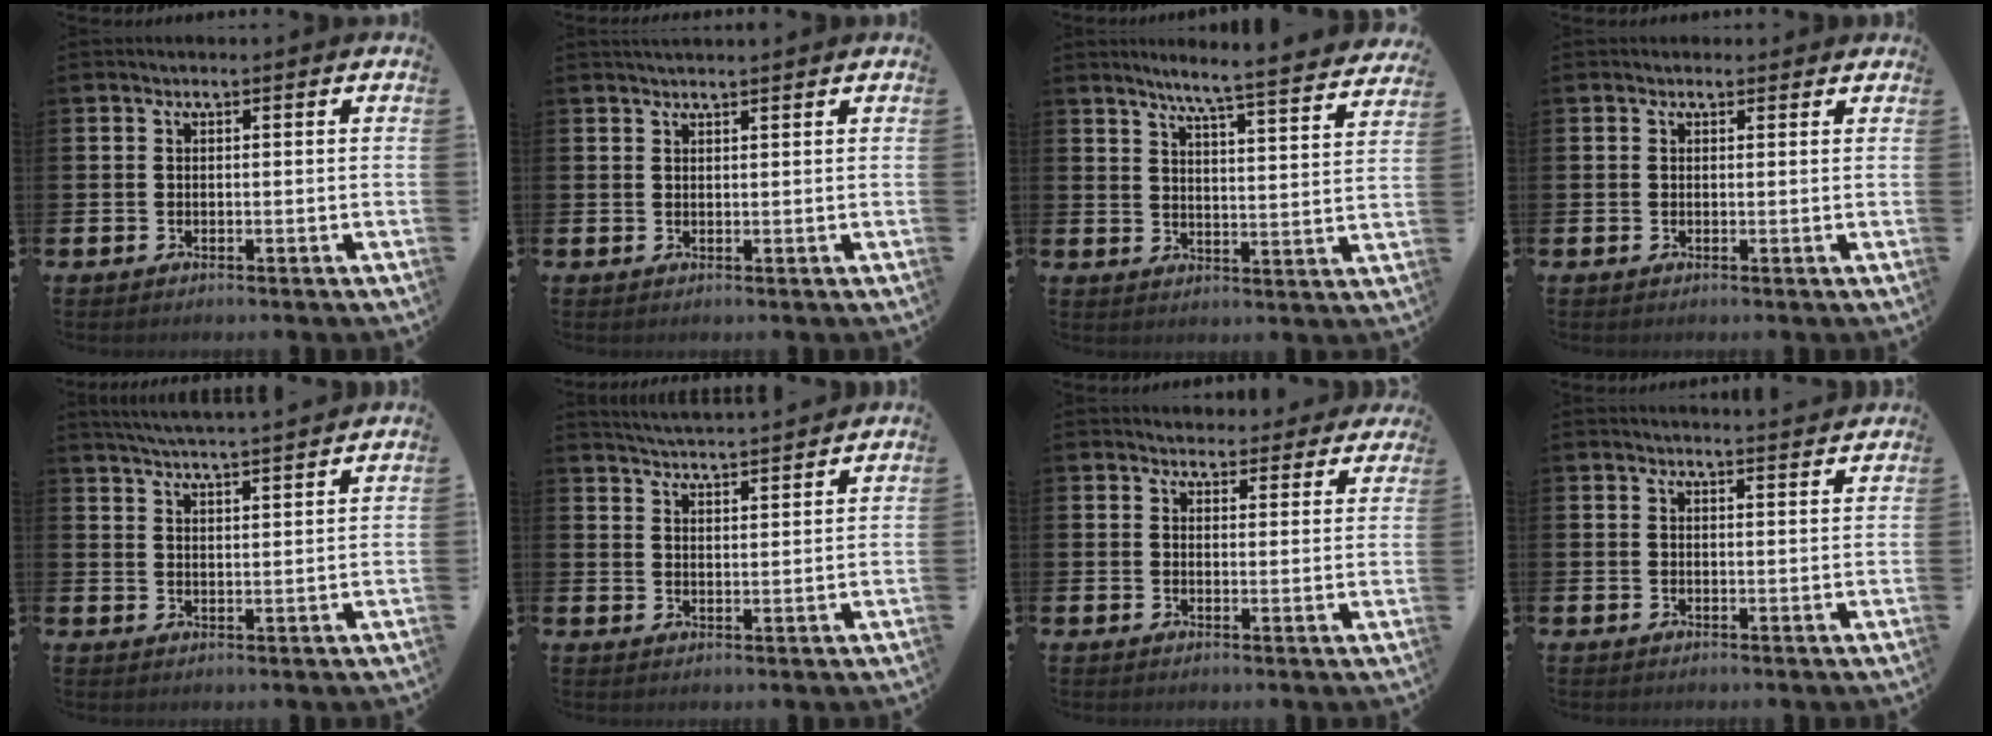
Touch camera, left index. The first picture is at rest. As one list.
[{"total": 1.4, "force": [1.3, -0.1, 0.3], "torque": [-0.004, -0.002, 0.024]}, {"total": 6.1, "force": [5.7, -0.7, 2.1], "torque": [-0.055, -0.047, 0.094]}, {"total": 0.8, "force": [0.6, 0.5, 0.1], "torque": [0.008, 0.002, 0.008]}, {"total": 4.8, "force": [4.7, -0.7, 0.5], "torque": [-0.028, -0.026, 0.084]}, {"total": 4.5, "force": [4.5, -0.3, 0.1], "torque": [-0.020, -0.030, 0.082]}, {"total": 3.7, "force": [3.5, 1.2, -0.1], "torque": [0.003, -0.020, 0.062]}, {"total": 2.3, "force": [2.3, -0.2, -0.2], "torque": [0.009, -0.017, 0.039]}]